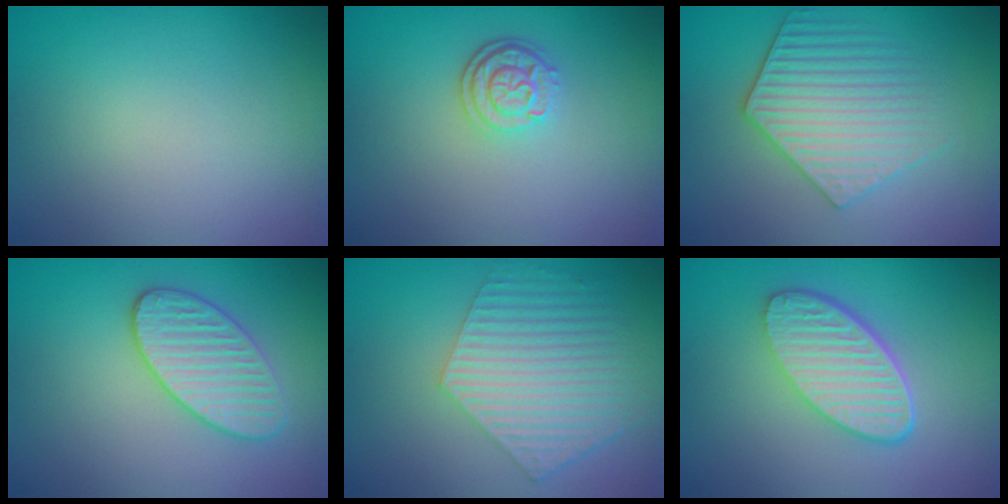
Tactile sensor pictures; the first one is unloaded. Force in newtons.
{"total": 2.5, "press": 2.1, "slide": 1.4}
{"total": 3.8, "press": 3.6, "slide": 1.0}
{"total": 3.5, "press": 3.5, "slide": 0.3}
{"total": 5.9, "press": 4.4, "slide": 4.0}
{"total": 6.0, "press": 4.4, "slide": 4.1}